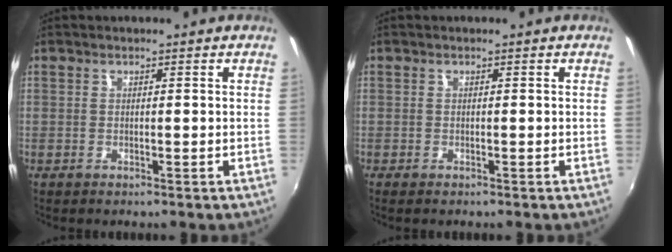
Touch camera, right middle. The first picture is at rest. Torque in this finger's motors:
{"motor_torque": [0.87, -1.19, 0.14, 0.03]}